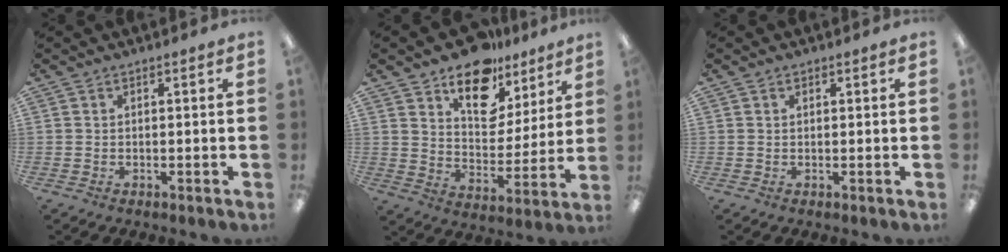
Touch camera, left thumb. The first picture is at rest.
{"total": 15.1, "force": [10.9, 8.4, 6.1], "torque": [-0.101, -0.069, 0.199]}
{"total": 0.7, "force": [0.3, 0.5, 0.3], "torque": [0.002, -0.001, 0.004]}